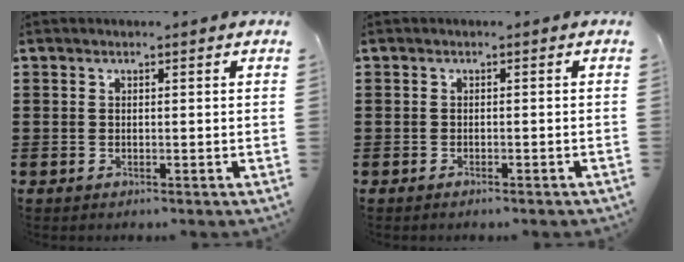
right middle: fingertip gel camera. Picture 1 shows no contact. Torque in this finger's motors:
{"motor_torque": [-0.91, 0.88, -0.02, -0.01]}